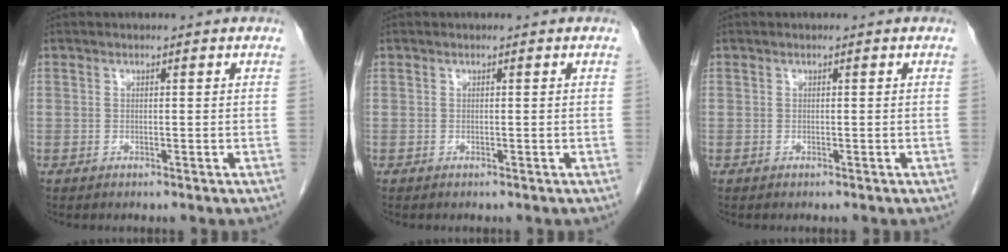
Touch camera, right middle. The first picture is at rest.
{"total": 0.0}
{"total": 0.0}